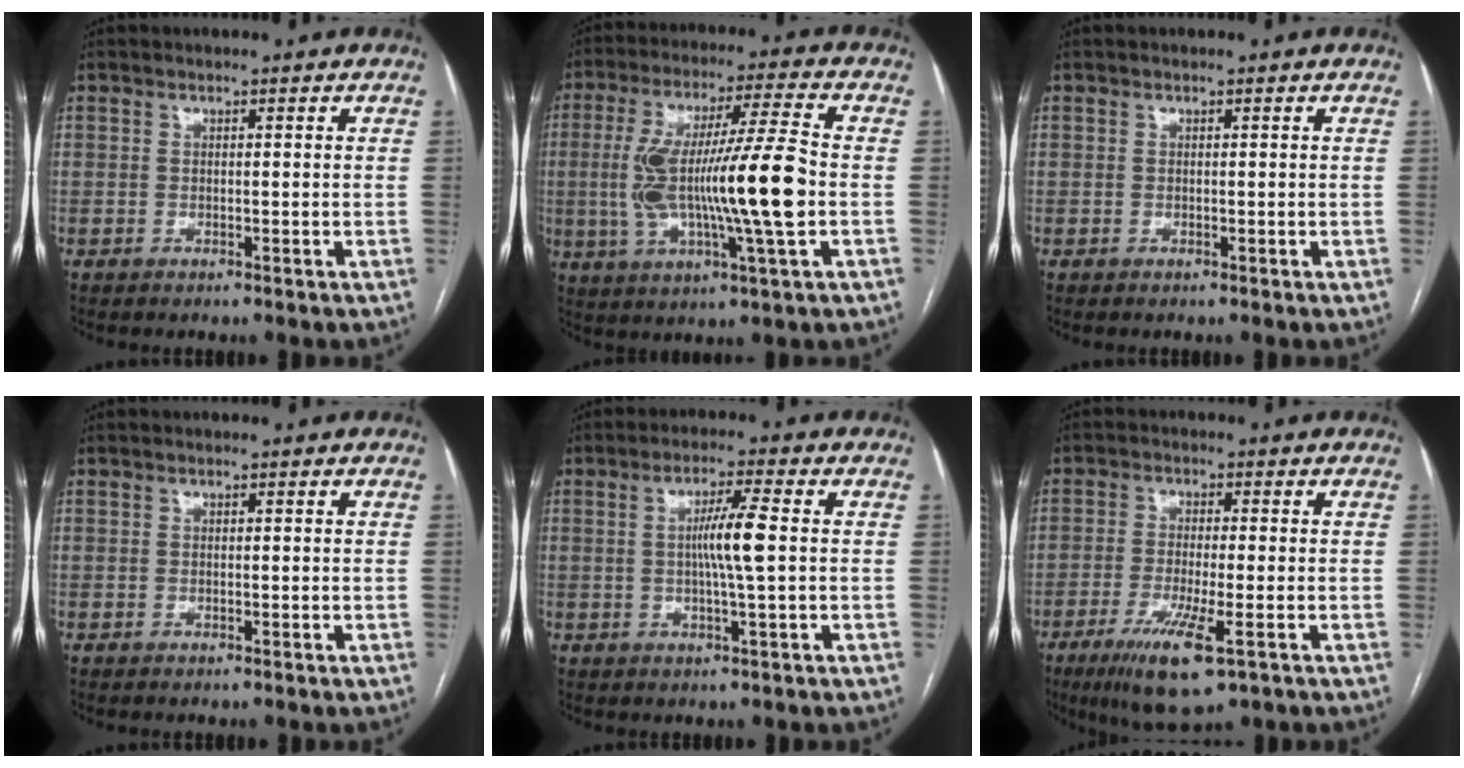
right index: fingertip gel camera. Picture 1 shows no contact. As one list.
[{"total": 17.1, "force": [-1.5, 0.8, 17.0], "torque": [-0.323, 0.006, -0.027]}, {"total": 0.0}, {"total": 0.0}, {"total": 5.8, "force": [0.2, -0.5, 5.8], "torque": [-0.106, 0.000, 0.004]}, {"total": 9.4, "force": [-4.8, 1.2, 8.0], "torque": [-0.149, -0.027, -0.077]}]